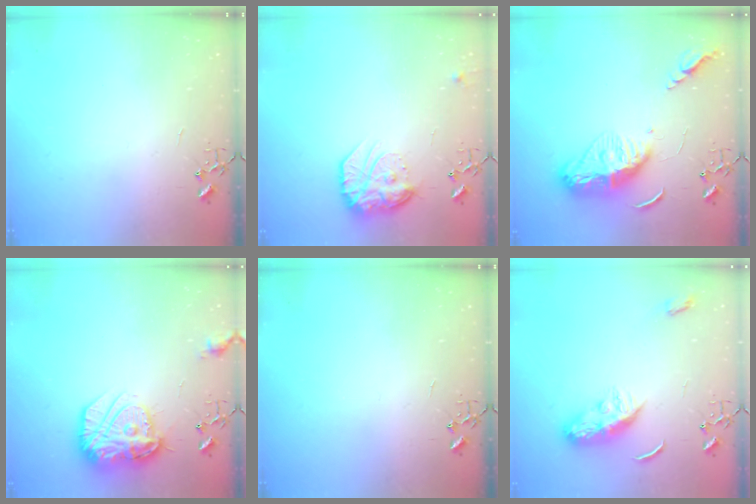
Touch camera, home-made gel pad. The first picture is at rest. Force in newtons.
{"total": 16.9, "press": 16.8, "slide": 1.4}
{"total": 14.6, "press": 14.5, "slide": 1.2}
{"total": 17.4, "press": 17.4, "slide": 1.3}
{"total": 0.0}
{"total": 9.5, "press": 9.5, "slide": 0.2}